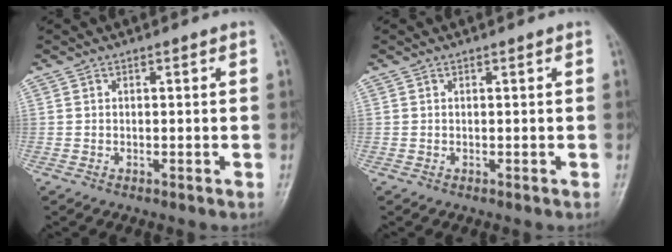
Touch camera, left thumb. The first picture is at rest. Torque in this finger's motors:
{"motor_torque": [-0.01, 0.01, -0.15, -0.25, 0.00]}